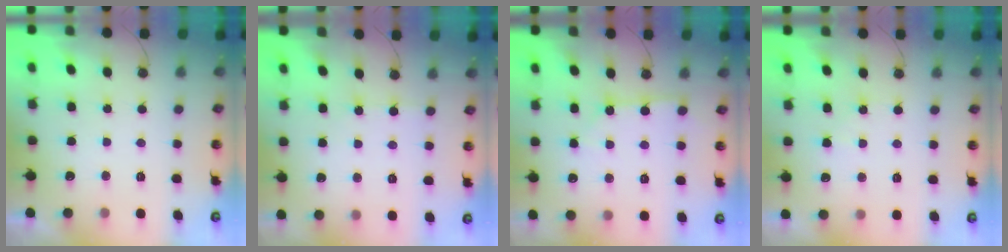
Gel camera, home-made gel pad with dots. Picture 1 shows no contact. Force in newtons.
{"total": 2.4, "press": 2.4, "slide": 0.3}
{"total": 2.7, "press": 2.7, "slide": 0.3}
{"total": 3.7, "press": 3.7, "slide": 0.6}